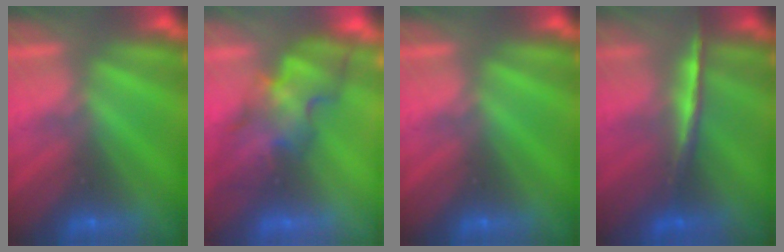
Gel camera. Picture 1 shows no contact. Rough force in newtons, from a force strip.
{"total": 3.3}
{"total": 0.0}
{"total": 1.9}